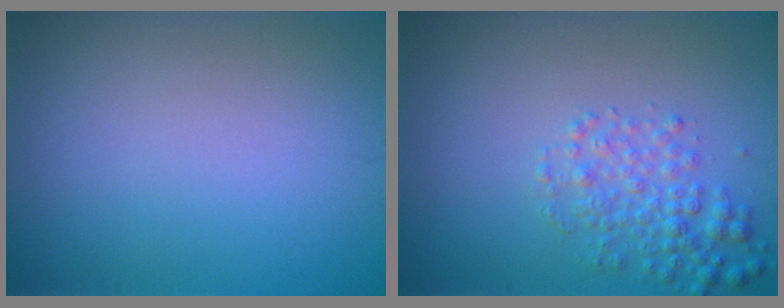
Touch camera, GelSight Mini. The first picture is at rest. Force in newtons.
{"total": 2.9, "press": 2.9, "slide": 0.1}